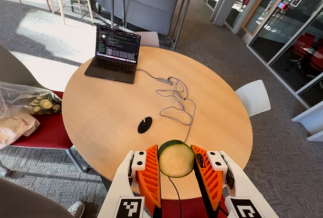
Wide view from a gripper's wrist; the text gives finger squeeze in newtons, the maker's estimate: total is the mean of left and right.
{"total": 11.7, "left": 11.5, "right": 11.9}